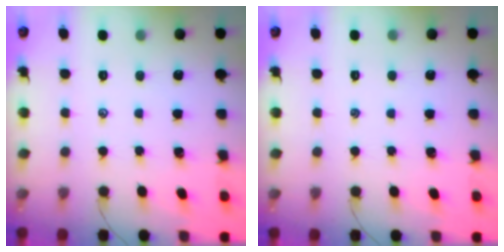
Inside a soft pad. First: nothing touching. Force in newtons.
{"total": 0.0}